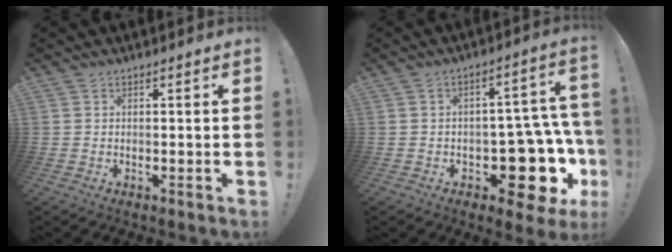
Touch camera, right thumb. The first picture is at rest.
{"total": 16.6, "force": [-6.0, 9.5, 12.2], "torque": [-0.110, 0.042, -0.080]}